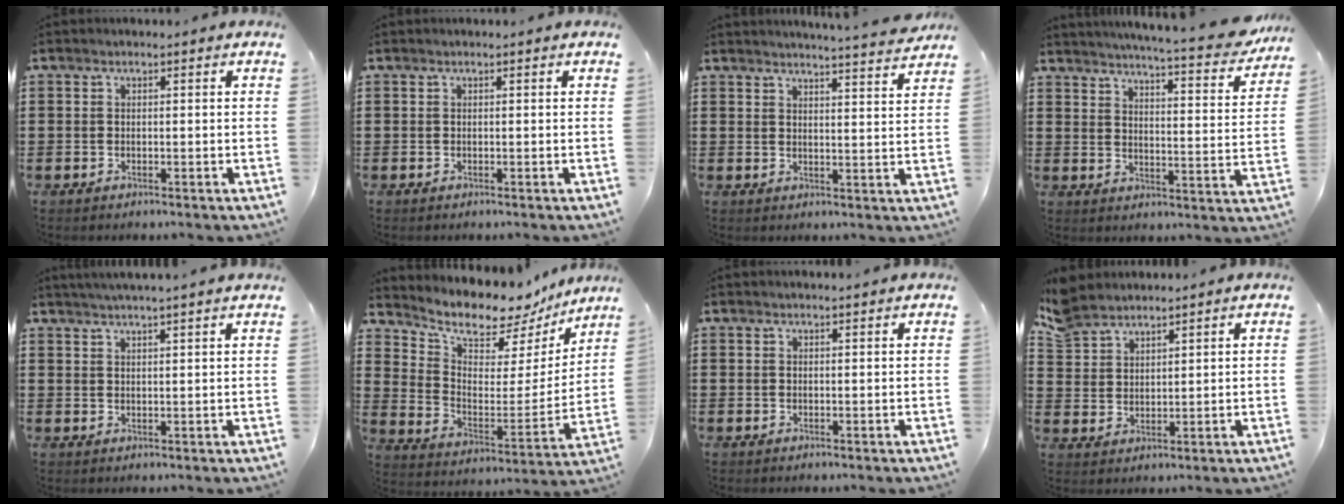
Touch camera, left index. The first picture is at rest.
{"total": 0.0}
{"total": 3.8, "force": [3.7, -0.9, 0.5], "torque": [-0.014, -0.028, 0.064]}
{"total": 5.5, "force": [5.0, -0.5, 2.3], "torque": [-0.052, -0.043, 0.078]}
{"total": 2.4, "force": [2.3, -0.7, 0.4], "torque": [-0.012, -0.006, 0.043]}
{"total": 8.5, "force": [8.0, 2.2, 2.1], "torque": [-0.073, -0.068, 0.132]}
{"total": 0.7, "force": [0.7, -0.1, 0.2], "torque": [-0.005, -0.003, 0.015]}
{"total": 5.2, "force": [4.6, 2.4, 0.8], "torque": [-0.037, -0.005, 0.089]}